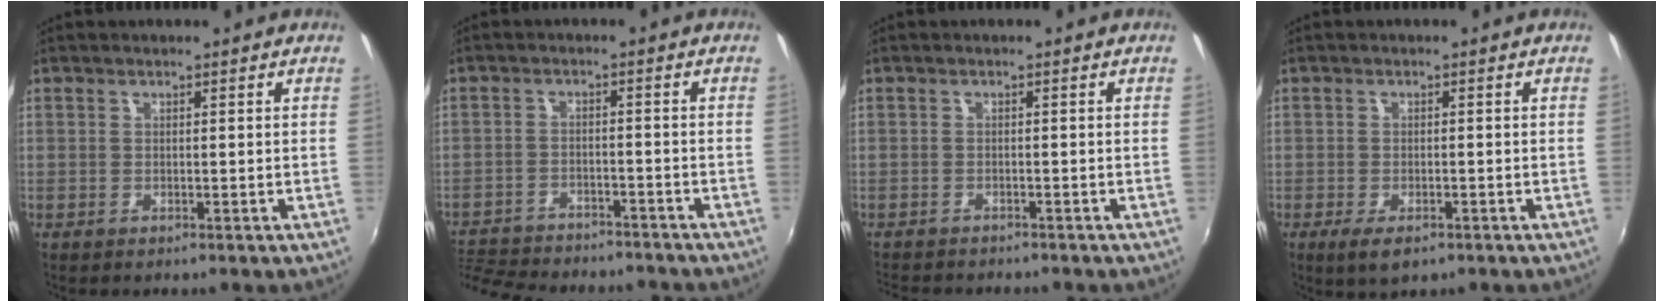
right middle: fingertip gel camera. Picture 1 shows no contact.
{"total": 15.4, "force": [-13.5, 4.4, 5.8], "torque": [-0.136, -0.011, -0.201]}
{"total": 4.9, "force": [-4.6, 0.8, 1.5], "torque": [-0.041, -0.018, -0.073]}
{"total": 4.2, "force": [-2.4, 1.7, 3.0], "torque": [-0.066, -0.014, -0.040]}